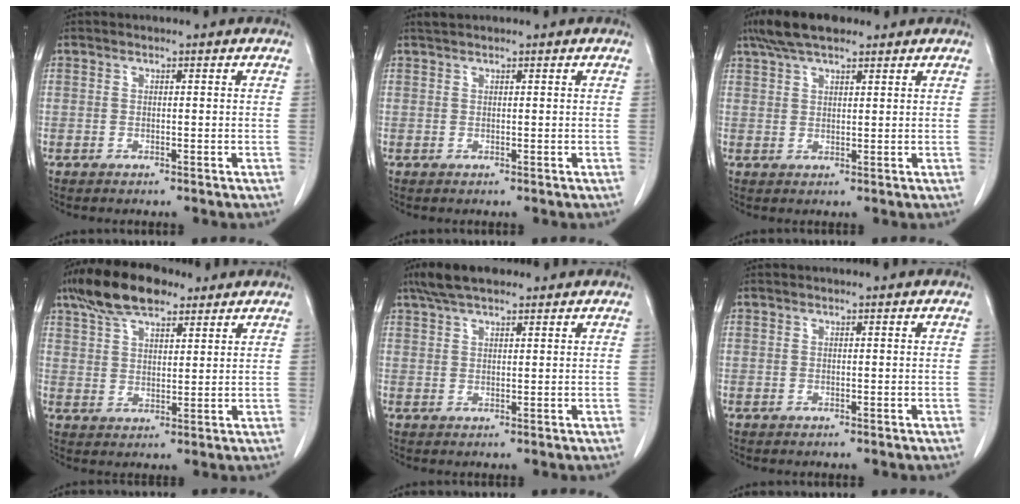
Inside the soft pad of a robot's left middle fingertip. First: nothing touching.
{"total": 1.1, "force": [1.0, 0.0, 0.4], "torque": [-0.015, 0.012, 0.024]}
{"total": 7.4, "force": [5.7, 2.1, 4.2], "torque": [-0.084, 0.022, 0.104]}
{"total": 10.2, "force": [7.4, 3.8, 5.8], "torque": [-0.112, 0.022, 0.133]}
{"total": 6.0, "force": [4.7, 1.7, 3.4], "torque": [-0.067, 0.021, 0.085]}
{"total": 0.0}